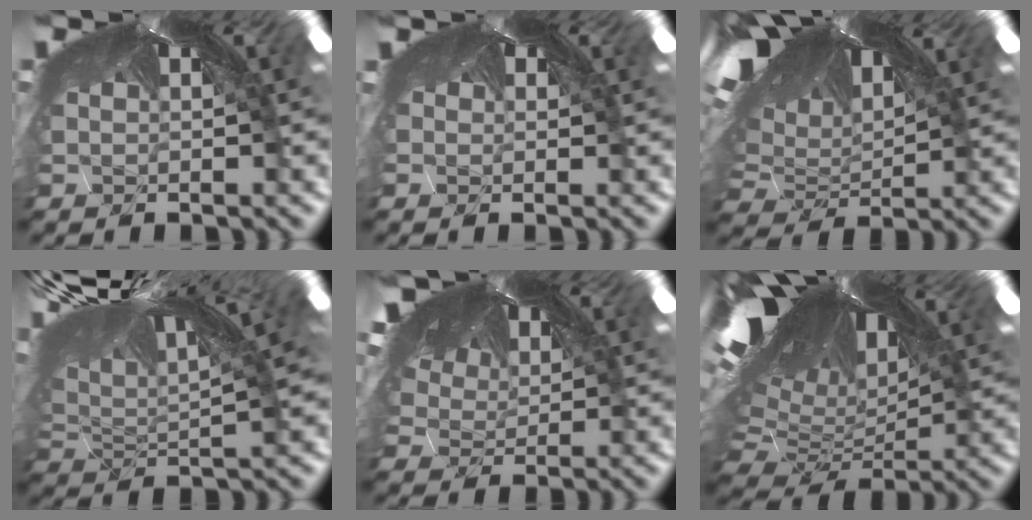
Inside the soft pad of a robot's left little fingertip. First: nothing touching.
{"total": 0.9, "force": [0.7, 0.4, 0.4], "torque": [-0.006, 0.002, 0.008]}
{"total": 2.6, "force": [-2.6, 0.1, 0.2], "torque": [-0.048, -0.050, -0.022]}
{"total": 2.2, "force": [-1.7, -0.6, 1.3], "torque": [-0.041, -0.017, -0.022]}
{"total": 1.8, "force": [-1.2, 1.0, 1.0], "torque": [-0.034, -0.013, -0.016]}
{"total": 2.3, "force": [-2.2, -0.6, 0.5], "torque": [-0.055, -0.055, -0.011]}